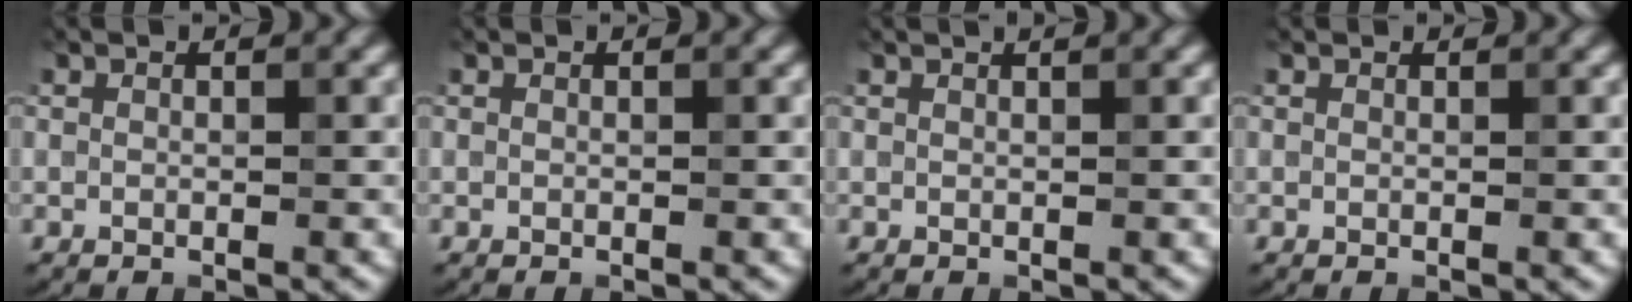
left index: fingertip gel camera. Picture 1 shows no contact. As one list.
[{"total": 0.0}, {"total": 1.0, "force": [0.8, 0.2, 0.5], "torque": [-0.008, -0.003, 0.004]}, {"total": 0.7, "force": [0.7, 0.1, 0.1], "torque": [-0.006, -0.003, 0.009]}]